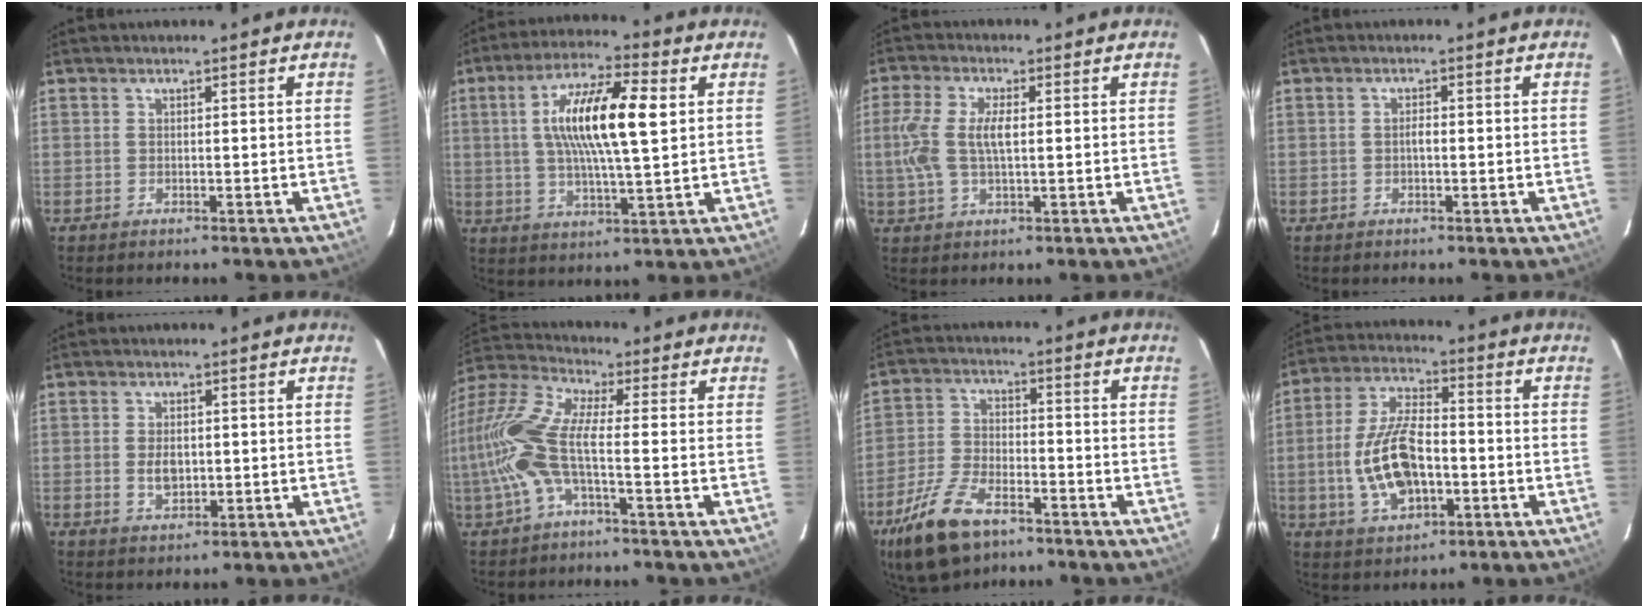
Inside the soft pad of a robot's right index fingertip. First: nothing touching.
{"total": 14.4, "force": [3.1, 3.1, 13.8], "torque": [-0.249, 0.016, 0.049]}
{"total": 7.7, "force": [0.5, 3.0, 7.1], "torque": [-0.154, 0.007, 0.011]}
{"total": 1.1, "force": [-0.3, 0.4, 0.9], "torque": [-0.017, 0.006, -0.006]}
{"total": 3.9, "force": [-0.4, 2.4, 3.1], "torque": [-0.057, -0.002, -0.003]}
{"total": 13.1, "force": [-2.7, 3.3, 12.4], "torque": [-0.265, 0.002, -0.059]}
{"total": 13.6, "force": [-8.9, 6.2, 8.2], "torque": [-0.192, -0.017, -0.168]}
{"total": 14.1, "force": [-3.0, 6.9, 12.0], "torque": [-0.249, 0.005, -0.049]}